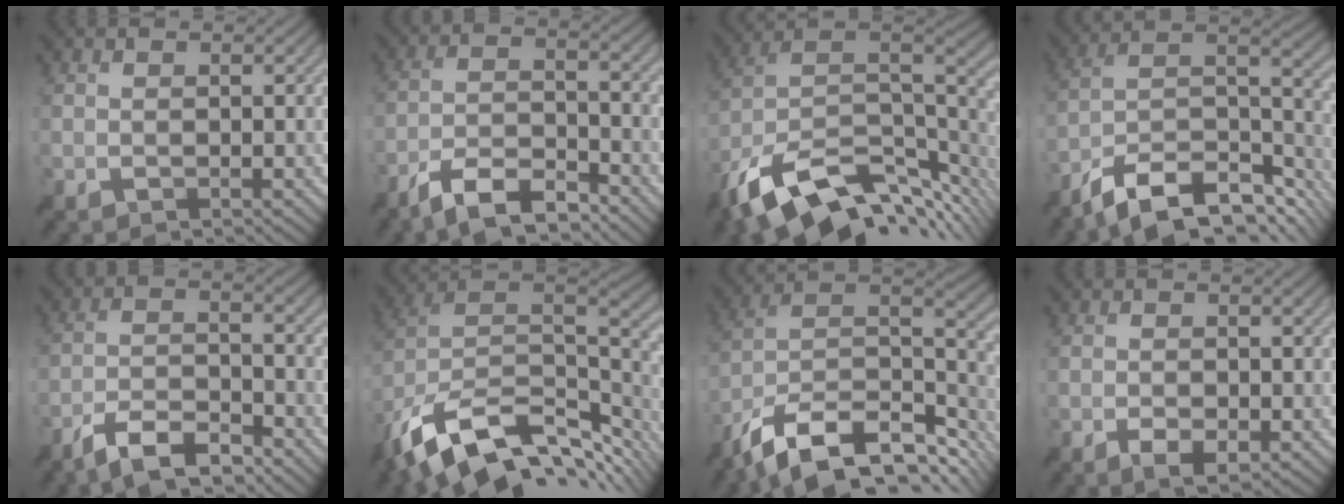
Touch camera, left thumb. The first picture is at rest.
{"total": 8.3, "force": [-6.7, 2.1, 4.5], "torque": [-0.076, 0.003, -0.134]}
{"total": 15.6, "force": [-8.2, 7.4, 11.0], "torque": [-0.239, -0.023, -0.139]}
{"total": 14.2, "force": [-10.4, 4.5, 8.5], "torque": [-0.166, -0.005, -0.182]}
{"total": 7.5, "force": [-6.0, 1.9, 4.1], "torque": [-0.071, 0.001, -0.118]}
{"total": 16.0, "force": [-8.3, 8.1, 11.0], "torque": [-0.248, -0.022, -0.139]}
{"total": 15.8, "force": [-9.9, 7.1, 10.0], "torque": [-0.234, -0.020, -0.161]}
{"total": 2.8, "force": [-1.6, 1.0, 2.1], "torque": [-0.034, -0.006, -0.026]}